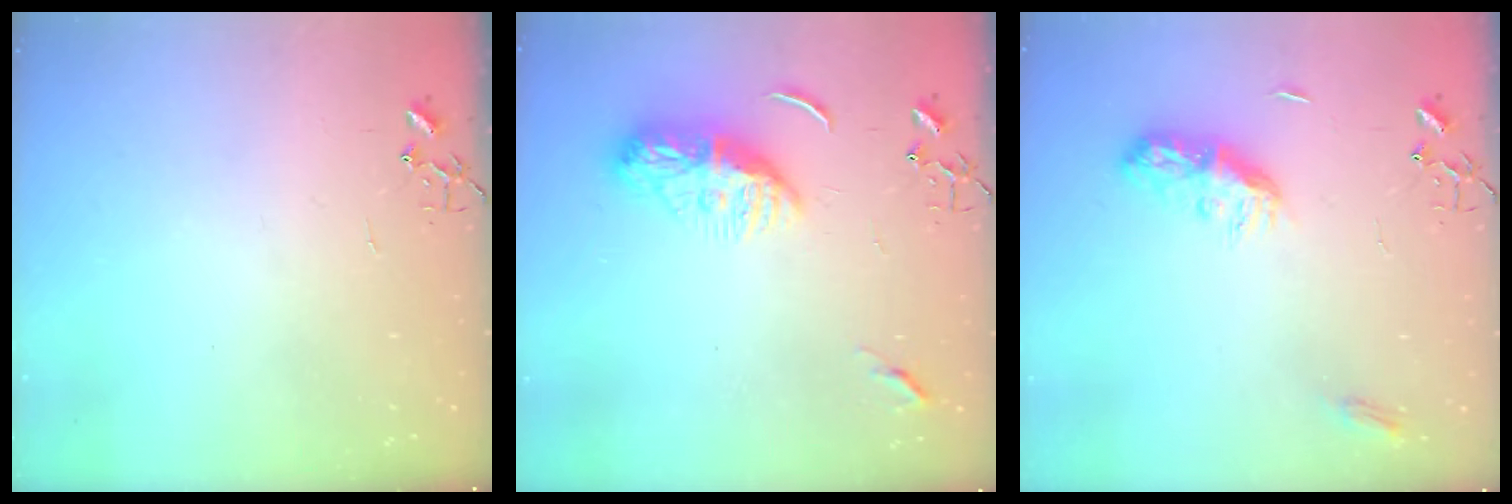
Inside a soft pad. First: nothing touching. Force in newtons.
{"total": 12.5, "press": 12.5, "slide": 1.1}
{"total": 9.9, "press": 9.9, "slide": 0.1}